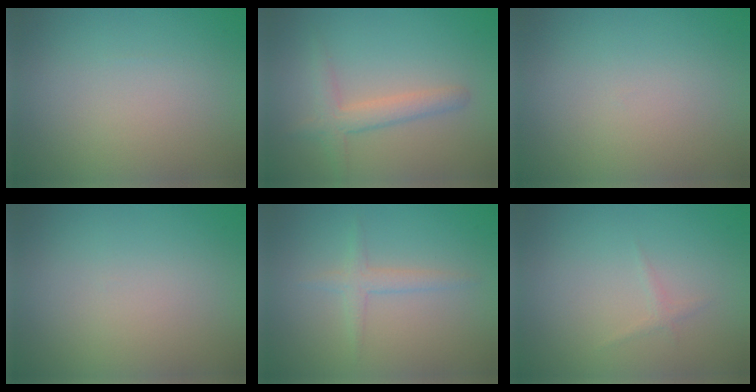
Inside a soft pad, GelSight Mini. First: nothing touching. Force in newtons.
{"total": 2.5, "press": 2.5, "slide": 0.2}
{"total": 0.0}
{"total": 0.0}
{"total": 1.6, "press": 1.6, "slide": 0.1}
{"total": 0.6, "press": 0.6, "slide": 0.0}